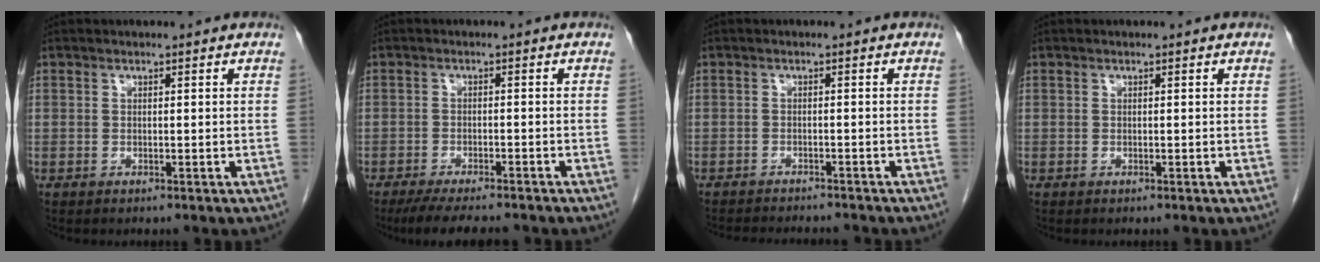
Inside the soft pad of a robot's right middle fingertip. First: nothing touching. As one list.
[{"total": 8.8, "force": [-7.6, 1.3, 4.2], "torque": [-0.062, -0.016, -0.116]}, {"total": 8.5, "force": [-7.9, 1.2, 2.7], "torque": [-0.037, -0.008, -0.105]}, {"total": 0.0}]